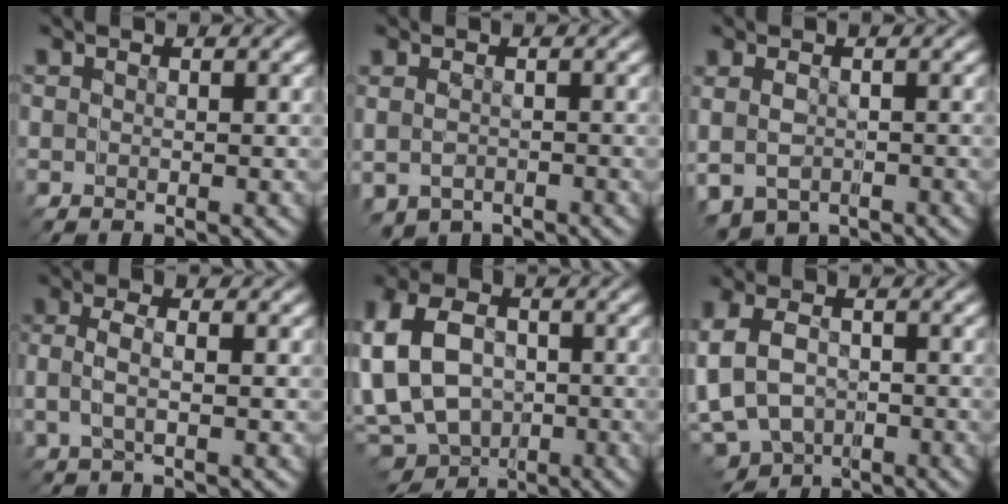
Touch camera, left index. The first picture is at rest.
{"total": 1.0, "force": [-0.6, -0.7, -0.5], "torque": [-0.002, -0.004, -0.005]}
{"total": 1.2, "force": [-1.1, 0.3, 0.3], "torque": [-0.007, -0.008, -0.013]}
{"total": 2.6, "force": [-1.9, -1.4, -1.0], "torque": [0.018, 0.006, -0.033]}
{"total": 11.6, "force": [-3.2, 10.4, 4.0], "torque": [-0.107, -0.053, -0.042]}
{"total": 5.8, "force": [-2.3, 5.2, 1.2], "torque": [-0.044, -0.032, -0.031]}